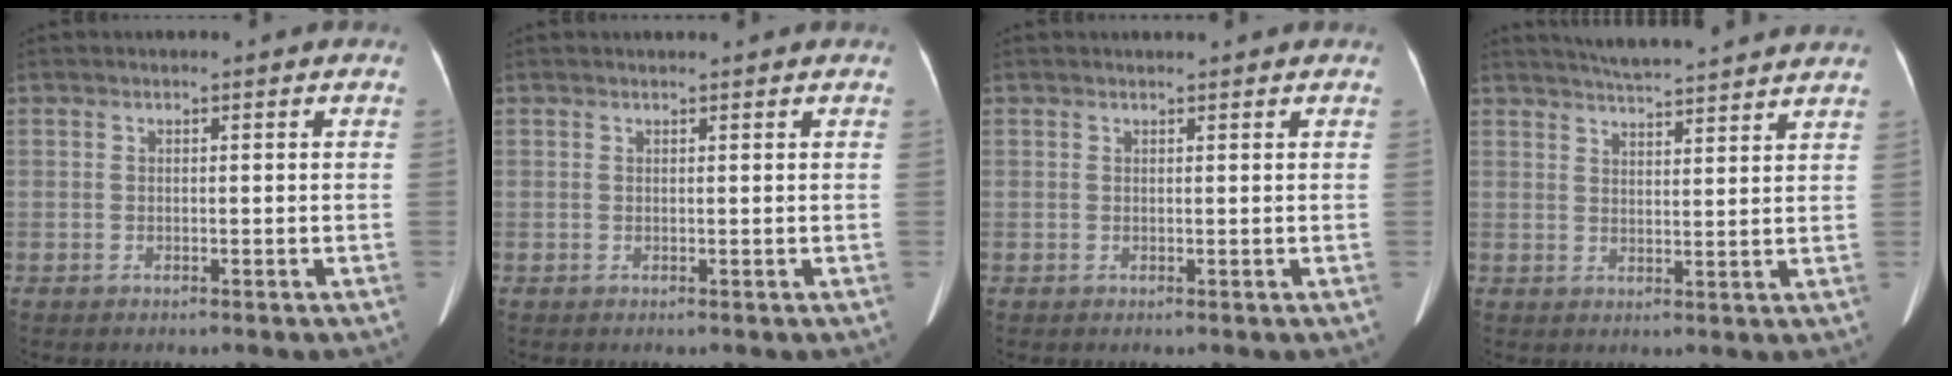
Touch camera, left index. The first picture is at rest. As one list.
[{"total": 1.8, "force": [1.7, 0.2, 0.6], "torque": [-0.008, 0.017, 0.023]}, {"total": 2.2, "force": [2.1, 0.2, 0.7], "torque": [-0.010, 0.019, 0.028]}, {"total": 11.9, "force": [11.0, 0.3, 4.5], "torque": [-0.073, 0.020, 0.145]}]